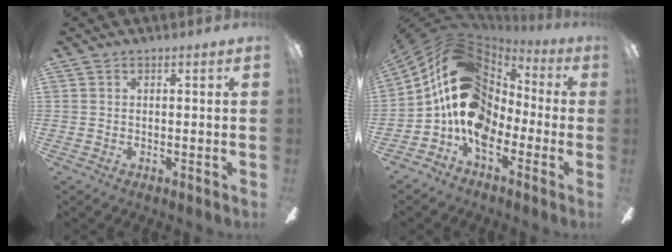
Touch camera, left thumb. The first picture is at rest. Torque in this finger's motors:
{"motor_torque": [1.09, 3.44, 0.31, 0.32, 0.32]}